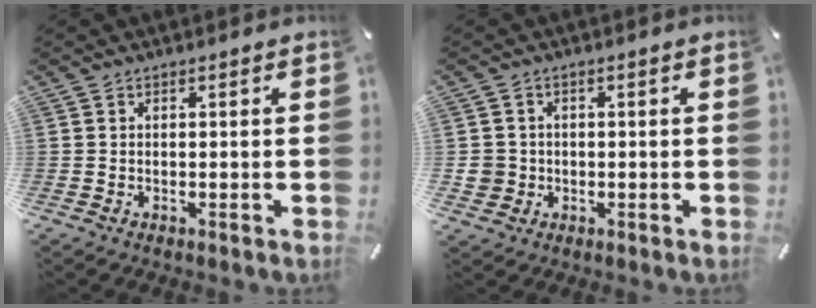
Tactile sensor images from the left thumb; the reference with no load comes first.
{"total": 4.4, "force": [-0.1, 4.3, 0.3], "torque": [-0.010, 0.006, -0.002]}